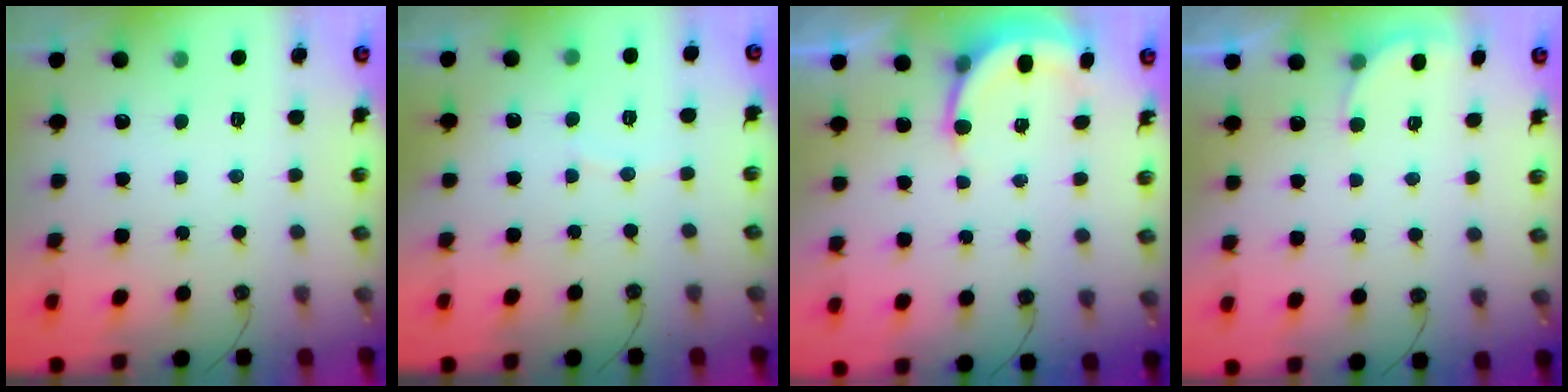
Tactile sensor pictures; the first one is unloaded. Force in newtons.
{"total": 2.2, "press": 2.2, "slide": 0.2}
{"total": 5.5, "press": 5.4, "slide": 0.9}
{"total": 2.5, "press": 2.4, "slide": 0.7}